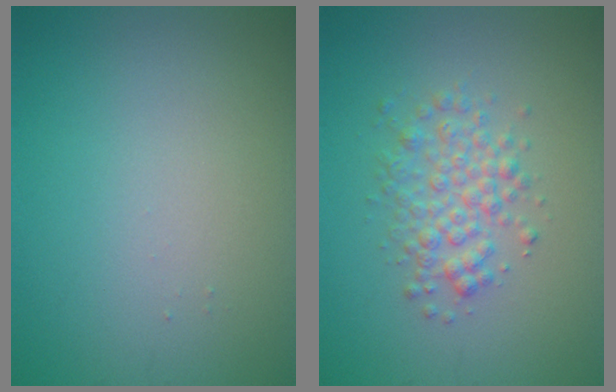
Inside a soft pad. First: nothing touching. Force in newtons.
{"total": 3.0, "press": 3.0, "slide": 0.1}